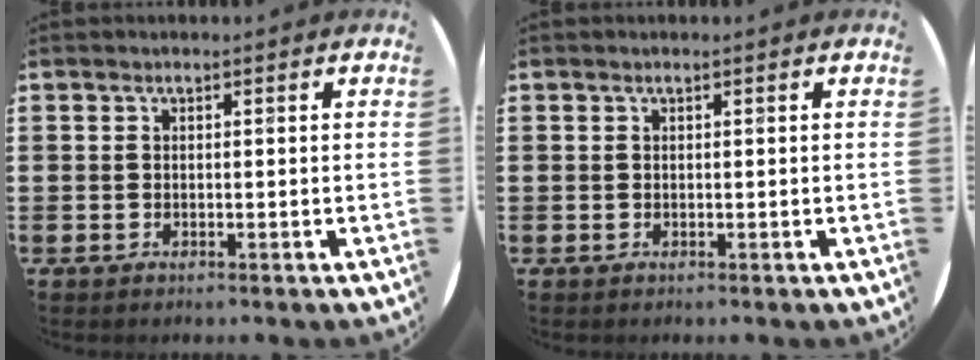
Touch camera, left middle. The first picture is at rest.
{"total": 0.0}